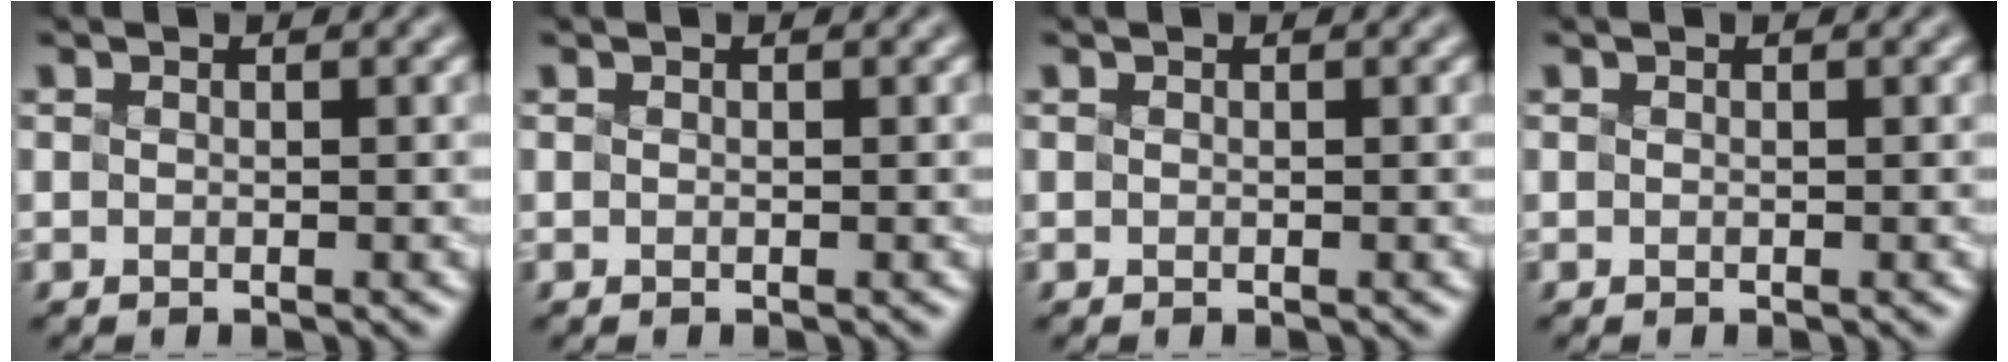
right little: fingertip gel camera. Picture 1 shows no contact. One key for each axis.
{"total": 0.0}
{"total": 0.0}
{"total": 0.0}